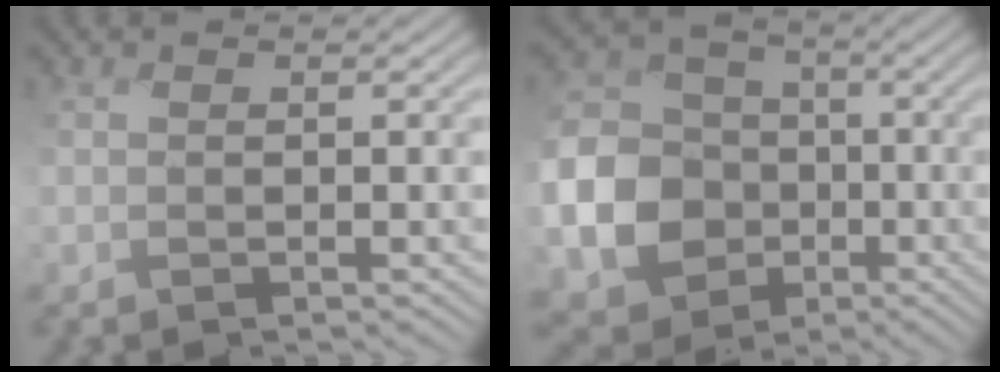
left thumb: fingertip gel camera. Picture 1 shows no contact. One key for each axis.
{"total": 13.6, "fx": -3.4, "fy": 11.8, "fz": 5.7, "tx": -0.191, "ty": -0.032, "tz": -0.080}